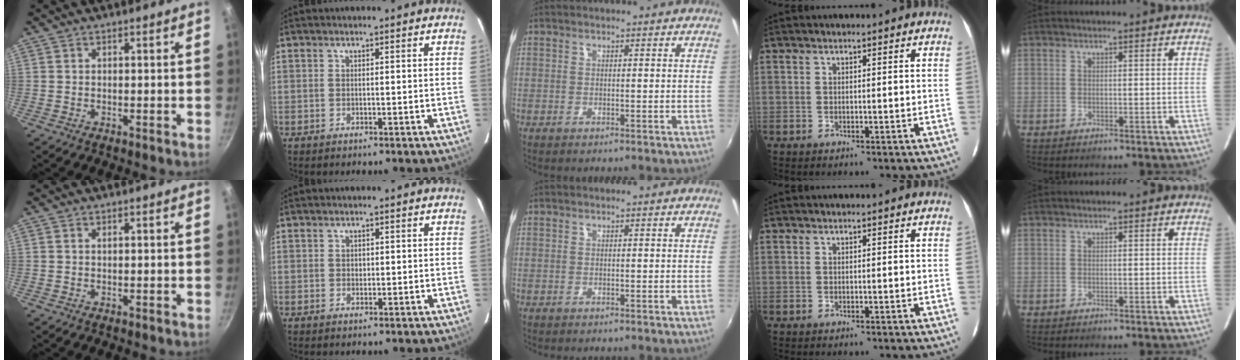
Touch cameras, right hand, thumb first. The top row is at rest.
{"index": {"total": 0.8, "force": [0.2, 0.8, 0.1], "torque": [0.002, 0.003, 0.003]}}